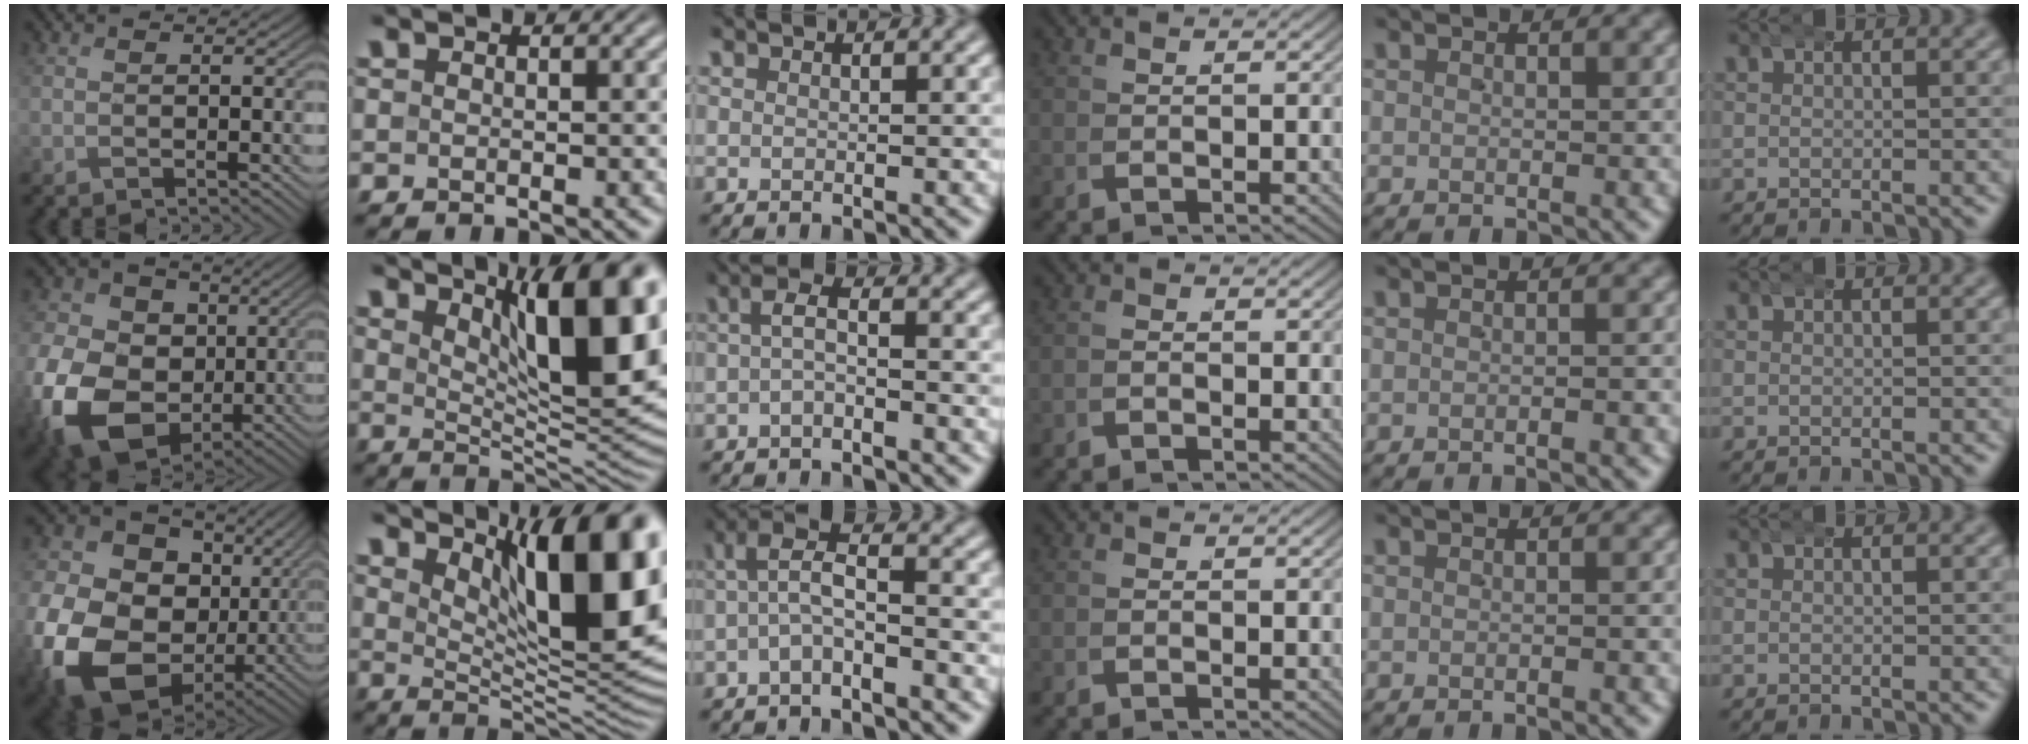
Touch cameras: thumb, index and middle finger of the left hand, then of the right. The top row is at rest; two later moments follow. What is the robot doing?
{"motion": "wrap", "object": "aluminum foil"}